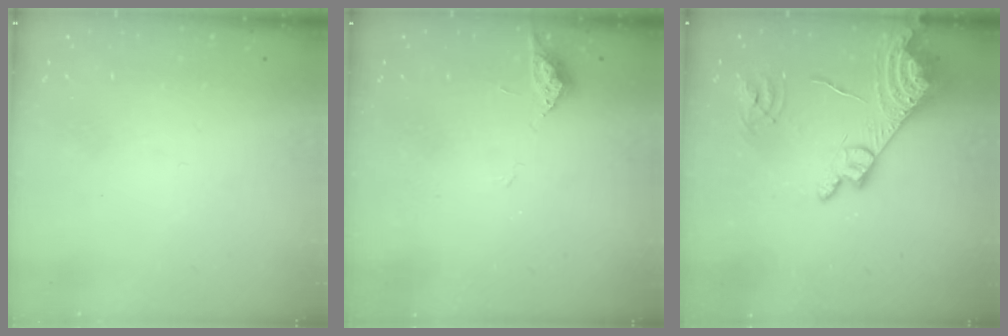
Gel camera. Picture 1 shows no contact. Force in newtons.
{"total": 4.3, "press": 4.2, "slide": 0.6}
{"total": 17.6, "press": 17.5, "slide": 1.8}